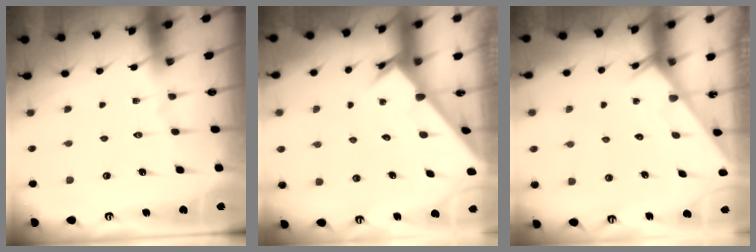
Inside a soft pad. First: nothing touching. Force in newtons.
{"total": 2.8, "press": 2.8, "slide": 0.1}
{"total": 2.6, "press": 2.6, "slide": 0.2}